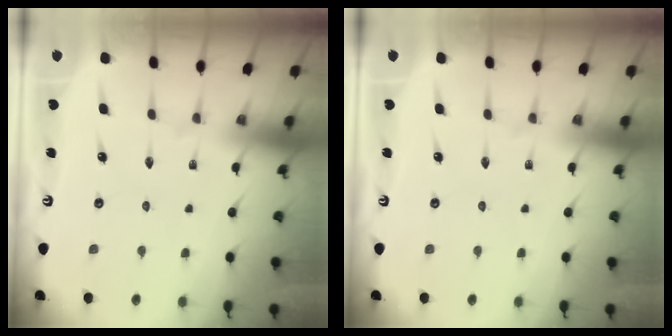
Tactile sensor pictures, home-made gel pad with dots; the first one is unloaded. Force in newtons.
{"total": 0.0}